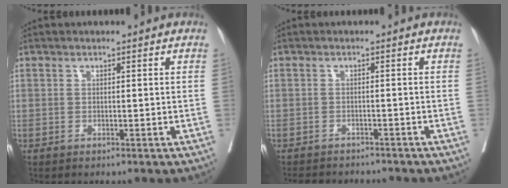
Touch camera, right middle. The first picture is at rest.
{"total": 7.4, "force": [-7.0, 1.6, 1.8], "torque": [-0.026, -0.004, -0.093]}